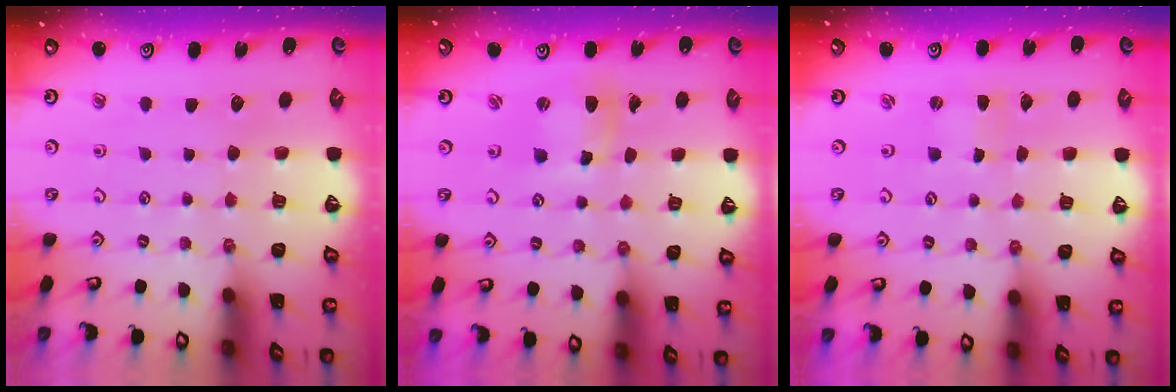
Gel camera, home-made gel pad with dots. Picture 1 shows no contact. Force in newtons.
{"total": 7.8, "press": 7.7, "slide": 1.3}
{"total": 0.8, "press": 0.8, "slide": 0.0}